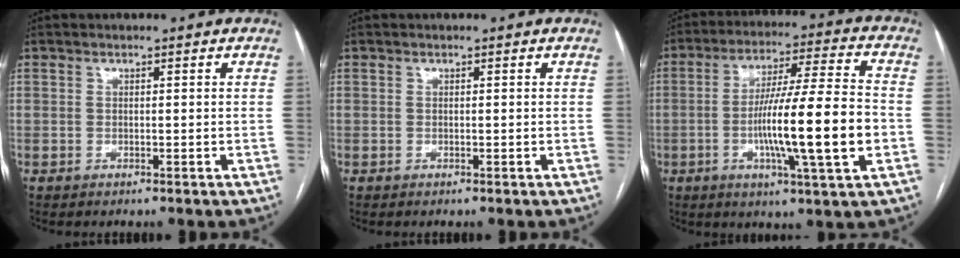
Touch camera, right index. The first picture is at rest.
{"total": 0.0}
{"total": 16.3, "force": [-3.4, 0.1, 16.0], "torque": [-0.272, -0.005, -0.061]}